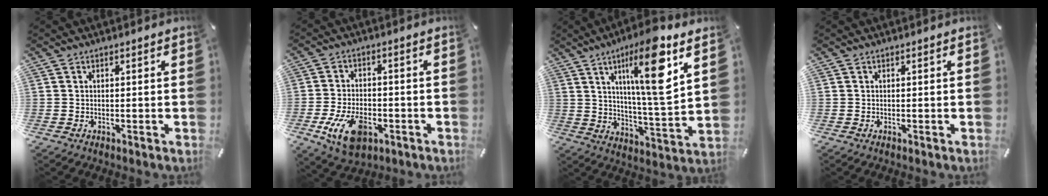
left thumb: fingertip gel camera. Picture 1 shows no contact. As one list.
[{"total": 10.8, "force": [-4.2, 6.6, 7.4], "torque": [-0.139, 0.004, -0.075]}, {"total": 17.8, "force": [8.1, 3.8, 15.4], "torque": [-0.248, -0.030, 0.119]}, {"total": 0.0}]